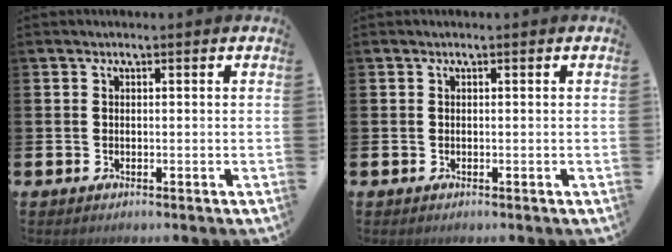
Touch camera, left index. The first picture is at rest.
{"total": 0.0}